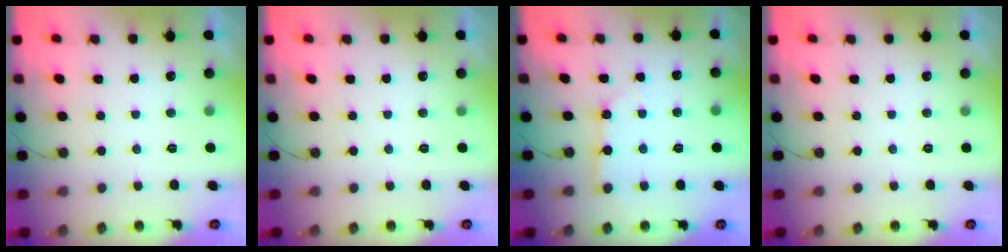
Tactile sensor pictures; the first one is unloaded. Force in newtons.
{"total": 0.0}
{"total": 3.0, "press": 3.0, "slide": 0.4}
{"total": 0.0}